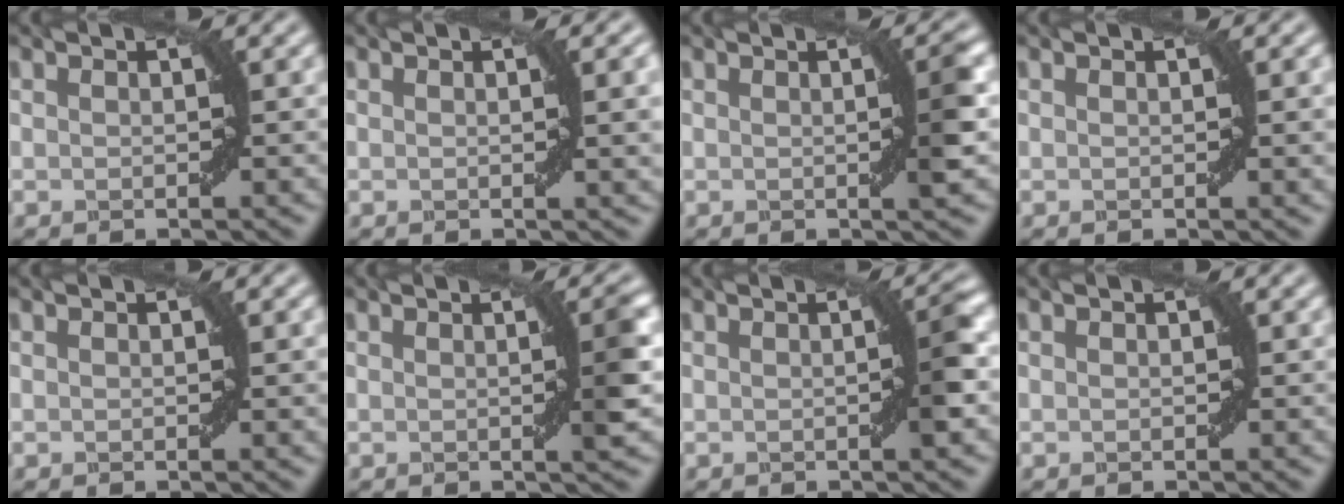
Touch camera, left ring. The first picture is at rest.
{"total": 3.2, "force": [0.5, 0.7, 3.0], "torque": [-0.033, 0.004, 0.009]}
{"total": 3.1, "force": [0.1, 0.4, 3.1], "torque": [-0.037, 0.003, -0.001]}
{"total": 1.2, "force": [0.2, 0.1, 1.2], "torque": [-0.014, 0.001, 0.003]}
{"total": 0.6, "force": [0.1, -0.1, 0.6], "torque": [-0.006, 0.000, 0.002]}
{"total": 3.5, "force": [0.1, 0.6, 3.5], "torque": [-0.040, 0.004, -0.002]}
{"total": 2.6, "force": [0.0, 0.2, 2.6], "torque": [-0.035, 0.006, -0.001]}
{"total": 0.0}